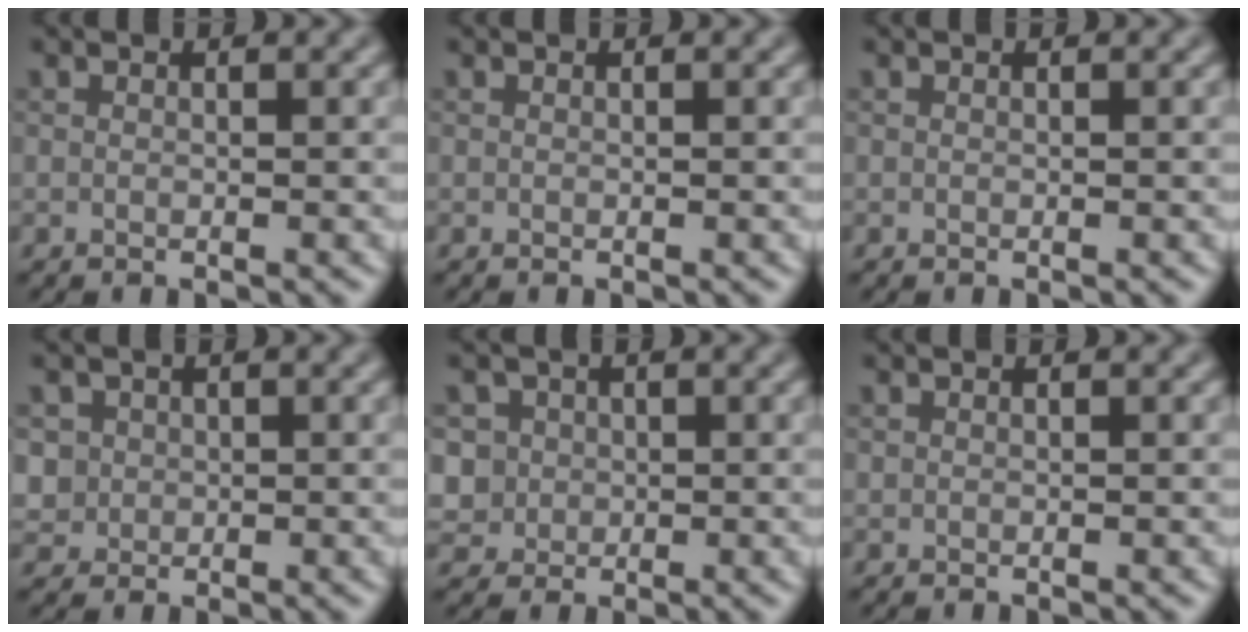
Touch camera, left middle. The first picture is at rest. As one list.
[{"total": 0.0}, {"total": 0.0}, {"total": 2.5, "force": [0.6, 2.4, 0.6], "torque": [-0.010, 0.001, 0.026]}, {"total": 4.3, "force": [1.0, 4.0, 1.2], "torque": [-0.017, 0.021, 0.013]}, {"total": 0.0}]